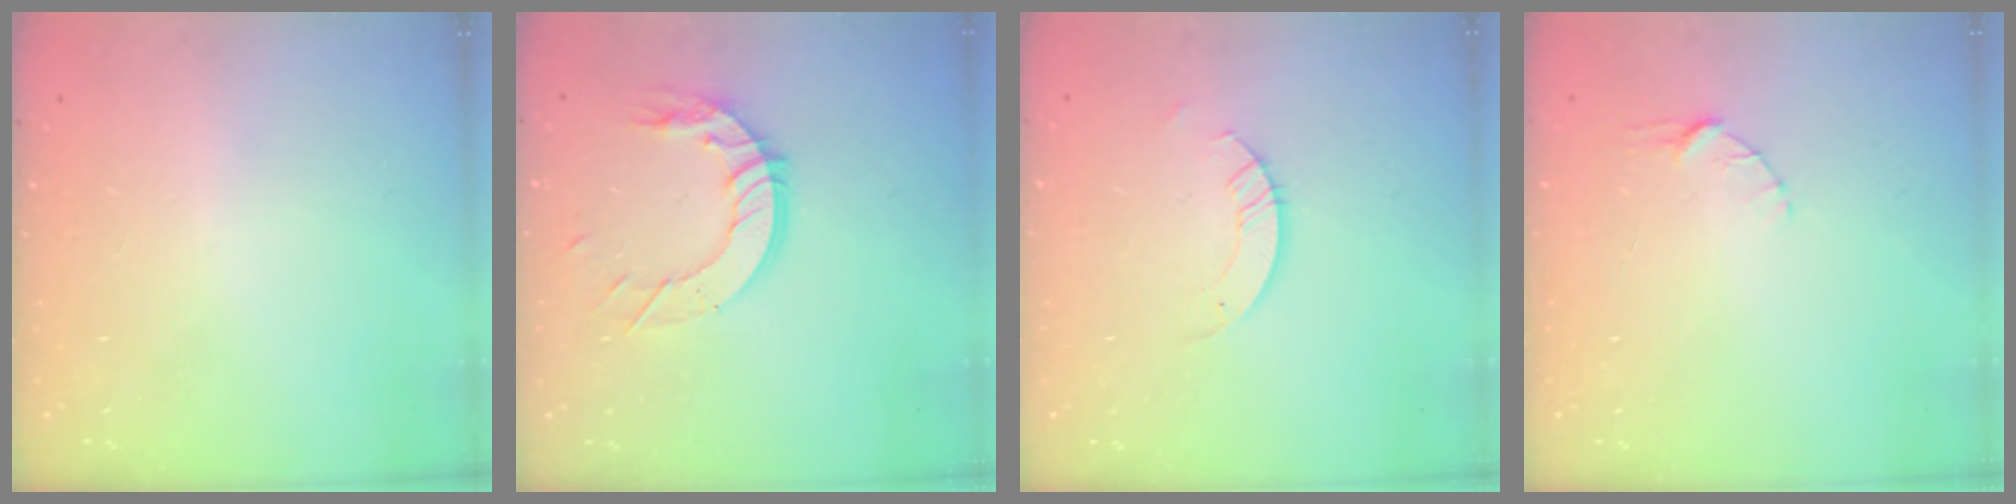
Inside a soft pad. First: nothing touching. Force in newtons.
{"total": 11.6, "press": 11.6, "slide": 1.2}
{"total": 2.6, "press": 2.6, "slide": 0.2}
{"total": 3.8, "press": 3.8, "slide": 0.4}